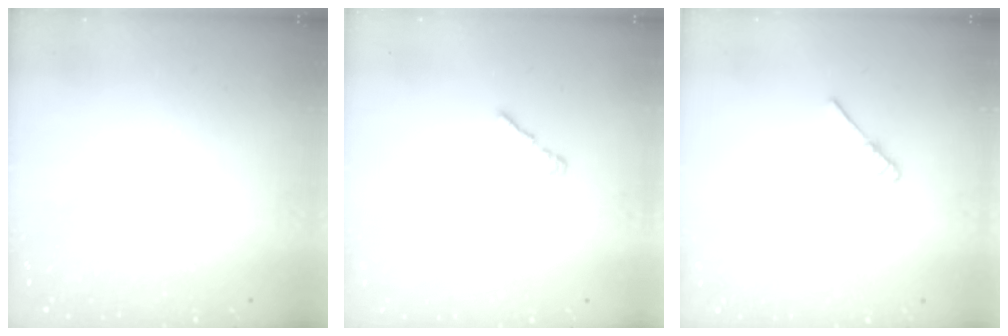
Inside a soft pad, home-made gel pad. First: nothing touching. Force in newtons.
{"total": 2.2, "press": 2.1, "slide": 0.6}
{"total": 3.0, "press": 2.9, "slide": 0.5}